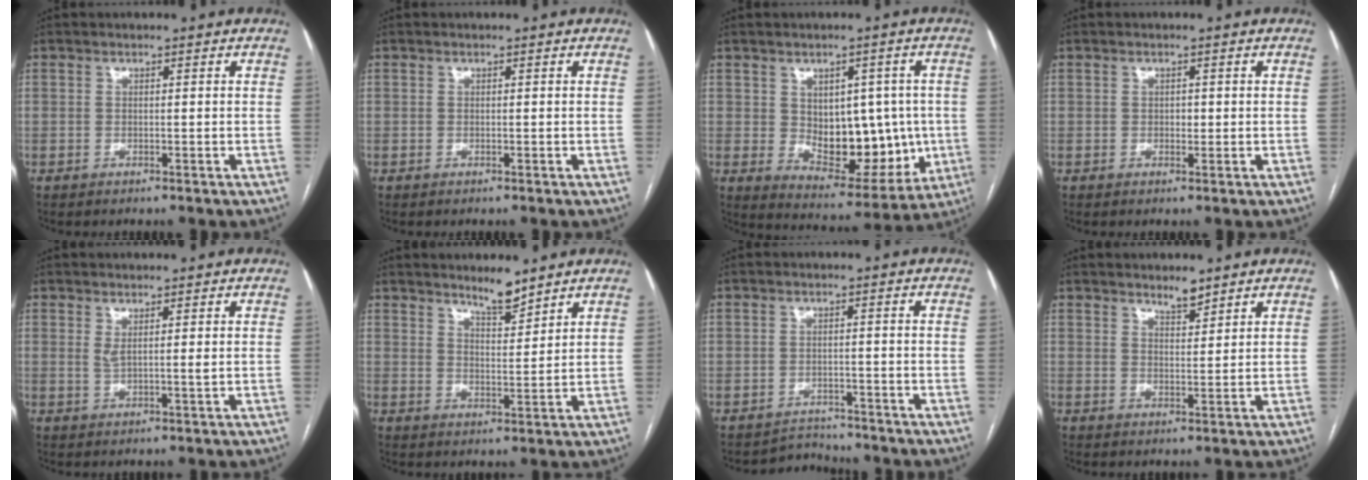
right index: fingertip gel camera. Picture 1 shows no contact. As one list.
[{"total": 0.0}, {"total": 13.6, "force": [-0.2, 7.8, 11.1], "torque": [-0.146, 0.005, 0.024]}, {"total": 1.1, "force": [0.0, 0.8, 0.7], "torque": [-0.010, 0.001, 0.000]}, {"total": 2.2, "force": [0.8, 0.1, 2.1], "torque": [-0.041, -0.005, 0.017]}, {"total": 4.6, "force": [4.1, 0.5, 2.0], "torque": [-0.037, -0.010, 0.072]}, {"total": 2.9, "force": [-2.5, 0.7, -1.4], "torque": [0.025, 0.007, -0.038]}, {"total": 2.8, "force": [2.5, 0.6, 1.1], "torque": [-0.022, -0.006, 0.044]}]